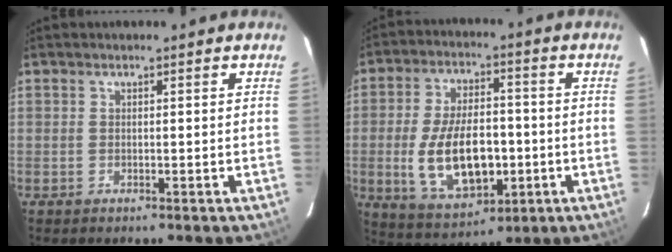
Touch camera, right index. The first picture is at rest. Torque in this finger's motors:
{"motor_torque": [1.23, -0.91, 0.92, 0.21]}